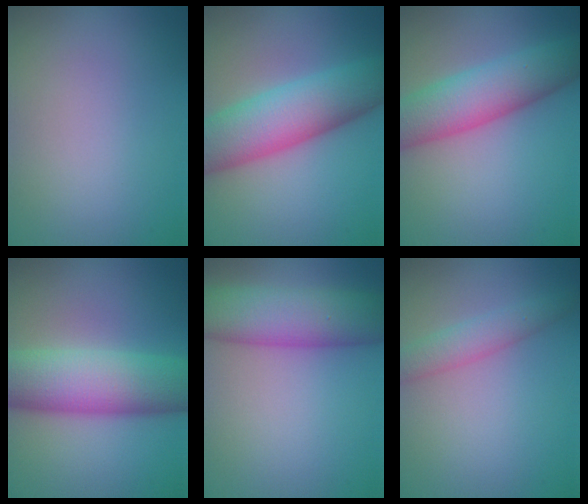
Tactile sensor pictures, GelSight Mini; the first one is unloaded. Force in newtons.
{"total": 9.0, "press": 9.0, "slide": 0.3}
{"total": 6.8, "press": 6.8, "slide": 0.5}
{"total": 10.1, "press": 10.1, "slide": 0.4}
{"total": 7.9, "press": 7.9, "slide": 0.4}
{"total": 2.5, "press": 2.5, "slide": 0.1}